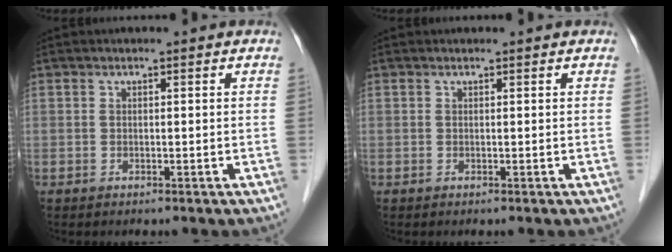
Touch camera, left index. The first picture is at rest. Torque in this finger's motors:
{"motor_torque": [0.10, 0.03, 0.00, -0.01]}